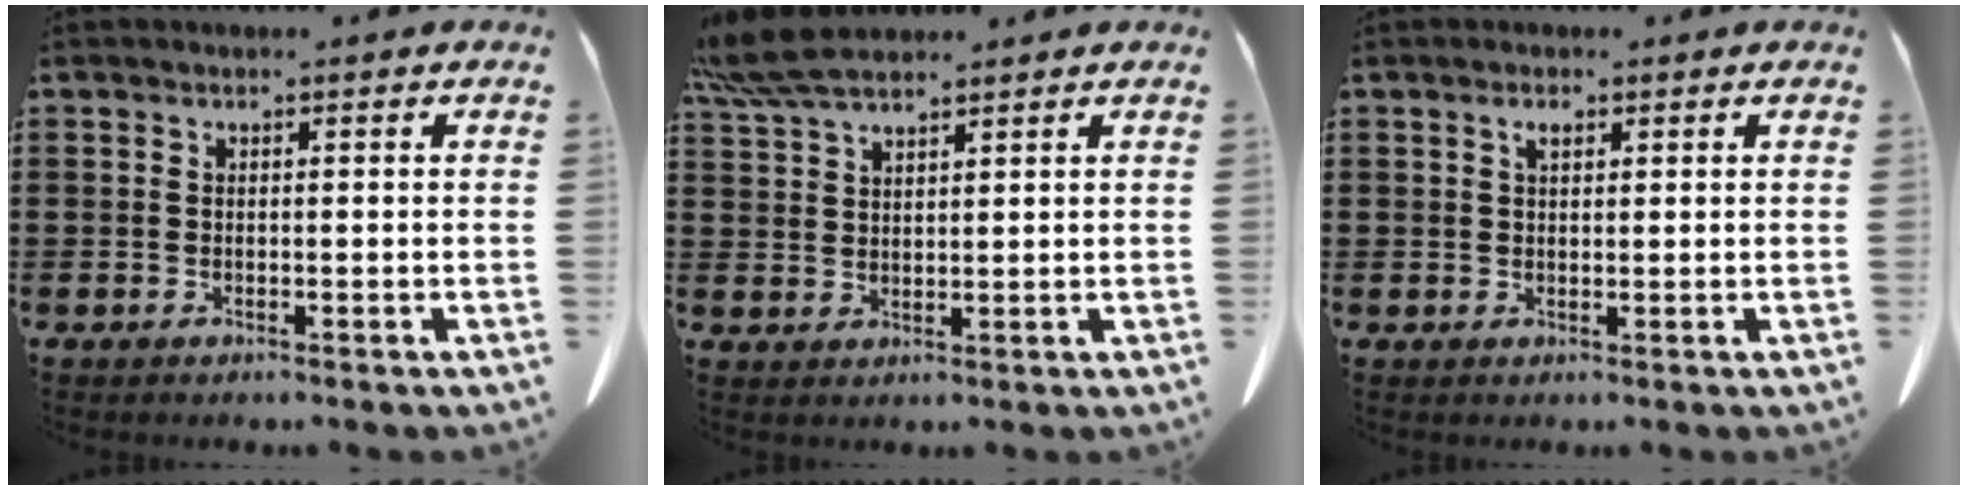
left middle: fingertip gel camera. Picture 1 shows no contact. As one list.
[{"total": 6.4, "force": [5.3, 1.3, 3.3], "torque": [-0.087, -0.010, 0.099]}, {"total": 1.4, "force": [0.8, 0.5, 1.1], "torque": [-0.016, -0.002, 0.012]}]